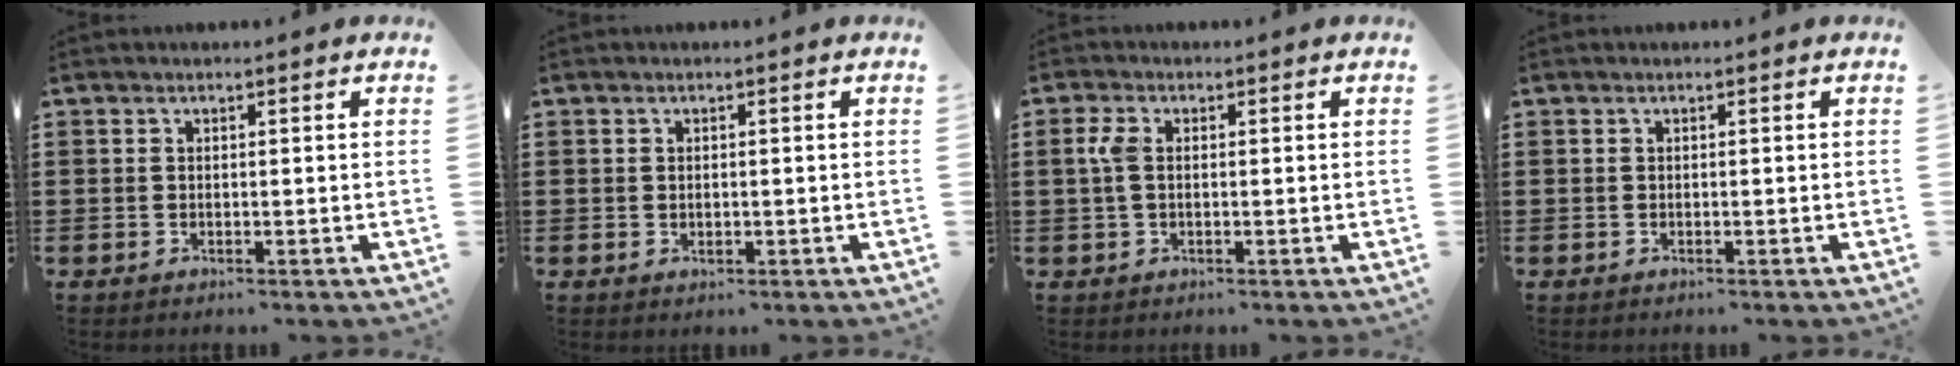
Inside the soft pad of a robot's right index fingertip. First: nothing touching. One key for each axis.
{"total": 0.7, "fx": 0.2, "fy": 0.5, "fz": 0.4, "tx": -0.009, "ty": 0.004, "tz": 0.003}
{"total": 2.9, "fx": 0.2, "fy": 1.6, "fz": 2.5, "tx": -0.067, "ty": 0.002, "tz": -0.002}
{"total": 0.0}